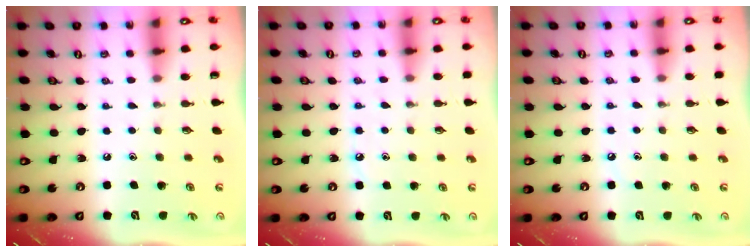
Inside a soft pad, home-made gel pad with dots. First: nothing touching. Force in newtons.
{"total": 3.9, "press": 3.9, "slide": 0.6}
{"total": 3.6, "press": 3.5, "slide": 0.6}